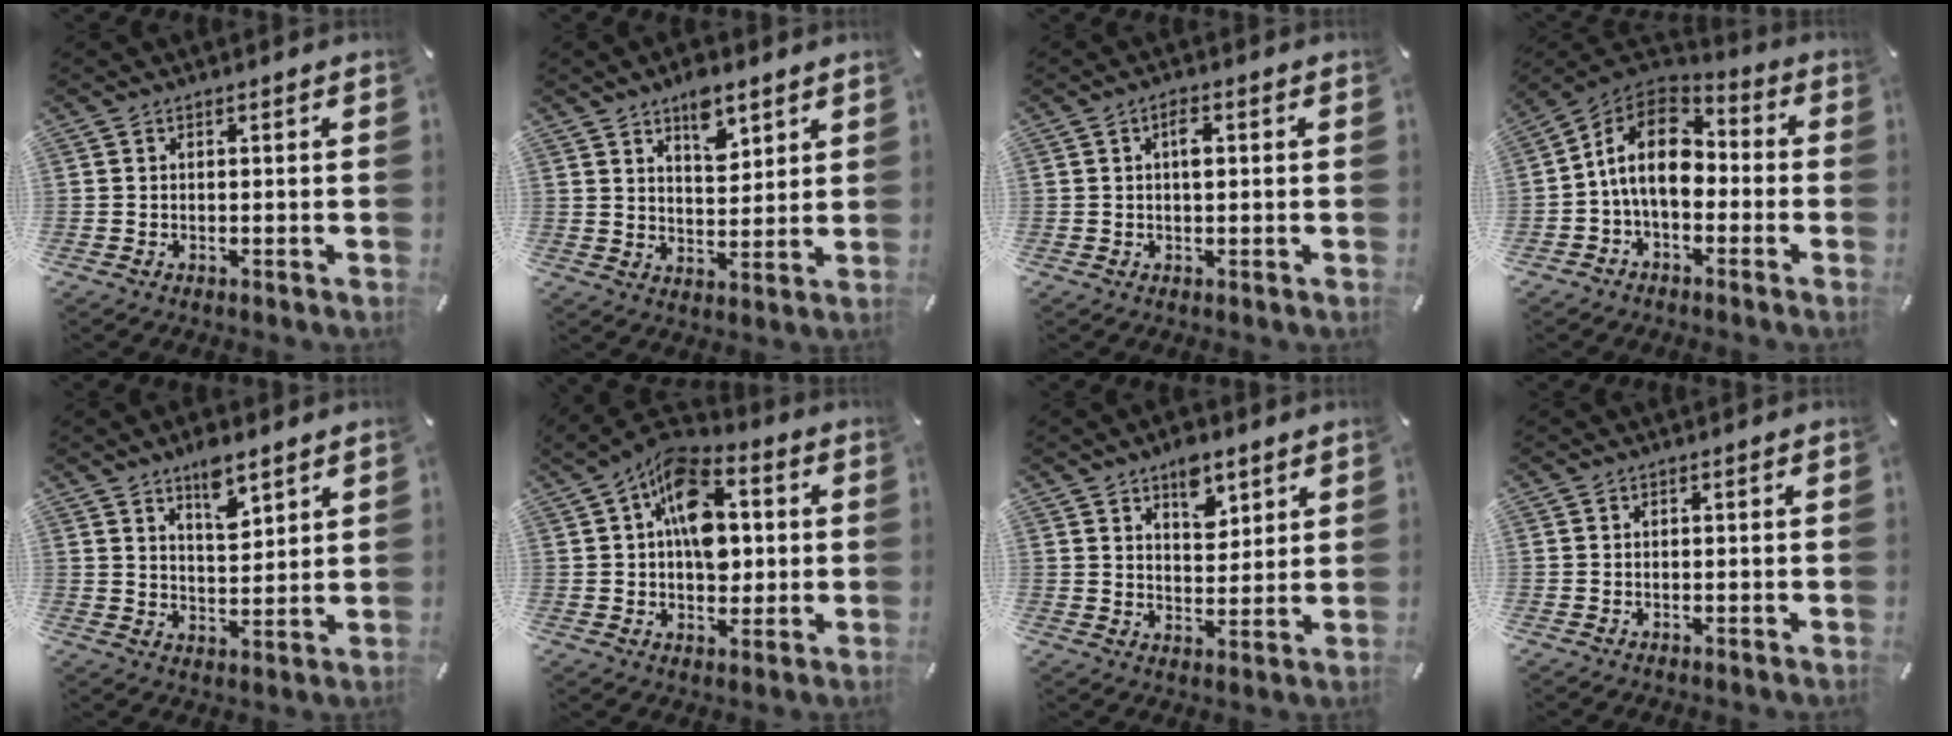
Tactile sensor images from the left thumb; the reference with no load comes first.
{"total": 8.1, "force": [5.6, 4.2, 4.1], "torque": [-0.041, -0.031, 0.093]}
{"total": 2.9, "force": [0.6, 1.2, 2.5], "torque": [-0.039, 0.002, 0.004]}
{"total": 13.2, "force": [-0.9, 8.7, 9.9], "torque": [-0.200, 0.015, -0.021]}
{"total": 7.6, "force": [5.8, 3.0, 3.8], "torque": [-0.052, -0.032, 0.100]}
{"total": 15.8, "force": [2.8, 10.3, 11.7], "torque": [-0.198, -0.005, 0.049]}
{"total": 7.8, "force": [5.1, 4.5, 3.7], "torque": [-0.035, -0.027, 0.085]}
{"total": 0.0}